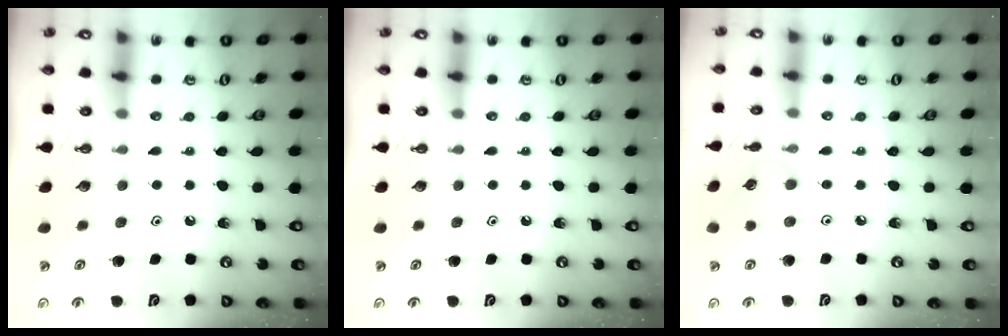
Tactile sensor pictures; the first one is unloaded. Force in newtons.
{"total": 0.0}
{"total": 1.7, "press": 1.7, "slide": 0.4}